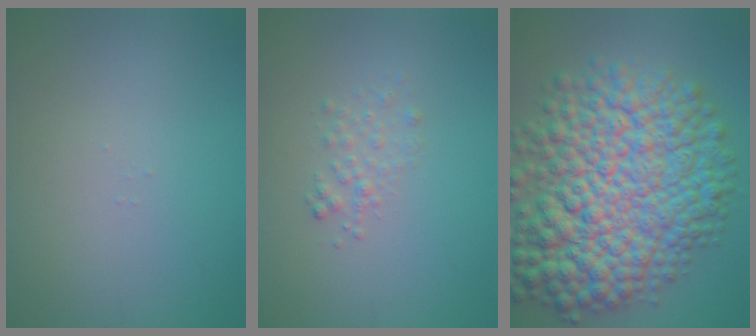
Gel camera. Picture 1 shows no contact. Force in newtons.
{"total": 1.4, "press": 1.4, "slide": 0.1}
{"total": 14.0, "press": 14.0, "slide": 0.3}